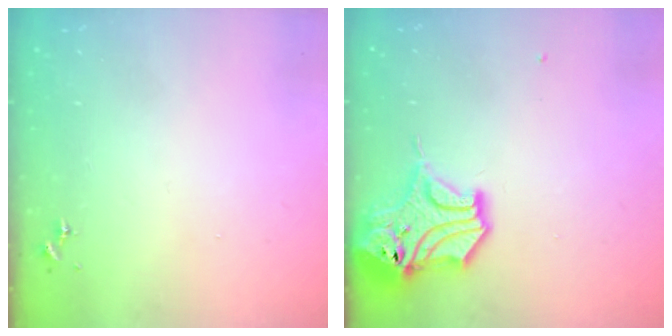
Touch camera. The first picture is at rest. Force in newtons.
{"total": 14.8, "press": 14.7, "slide": 2.2}